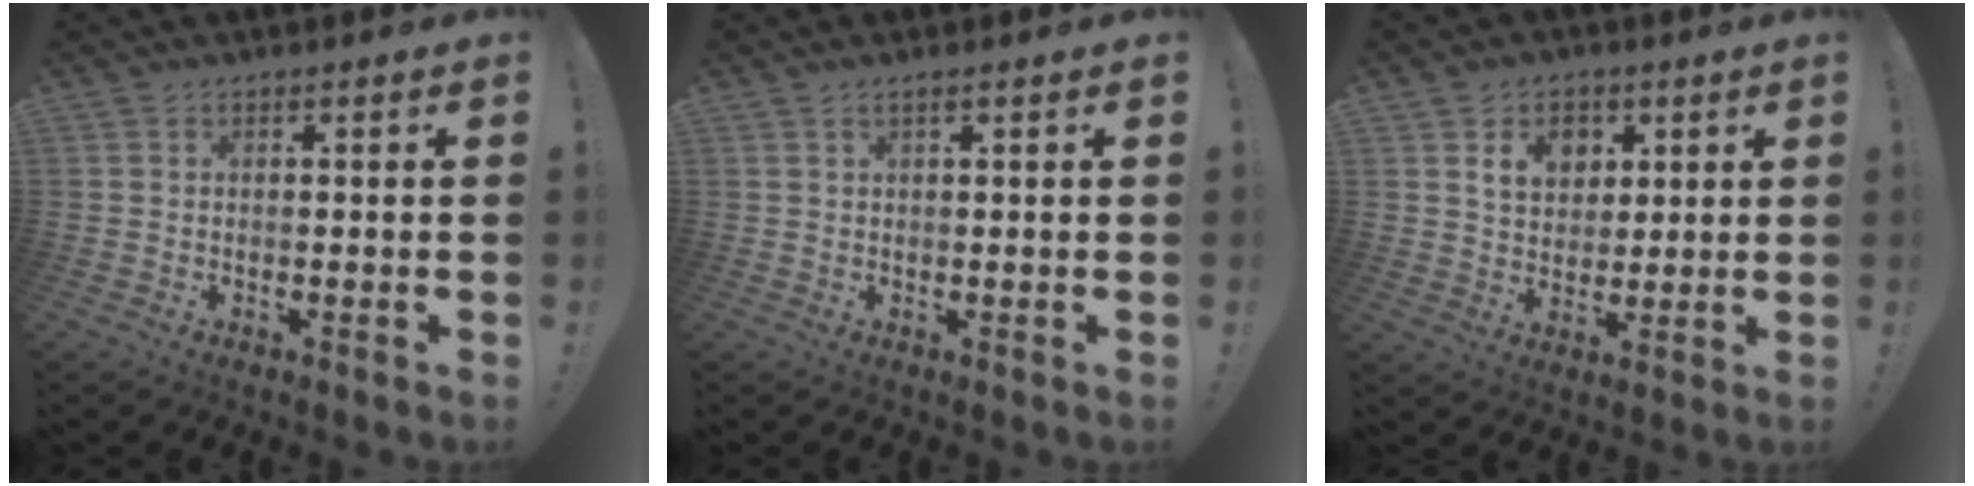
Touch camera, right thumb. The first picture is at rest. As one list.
[{"total": 1.2, "force": [0.7, 0.0, 1.0], "torque": [-0.026, 0.002, 0.013]}, {"total": 9.7, "force": [4.6, 7.4, 4.2], "torque": [-0.063, -0.017, 0.087]}]